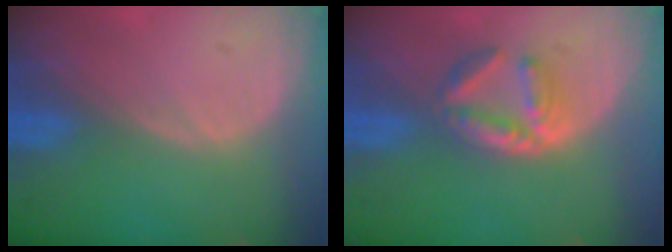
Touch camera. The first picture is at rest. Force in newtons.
{"total": 5.3, "press": 5.0, "slide": 2.0}